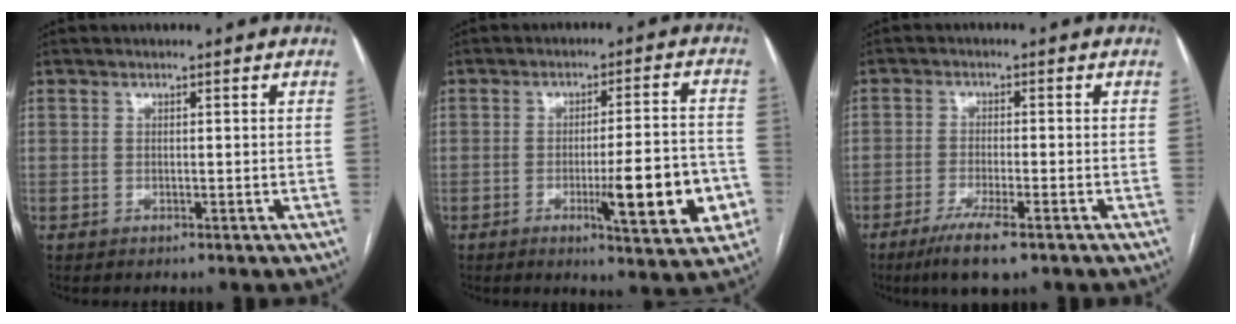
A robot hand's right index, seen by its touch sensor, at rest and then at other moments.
{"total": 12.1, "force": [-3.9, 1.7, 11.3], "torque": [-0.154, -0.001, -0.050]}
{"total": 7.0, "force": [-4.6, 0.7, 5.3], "torque": [-0.094, -0.018, -0.075]}